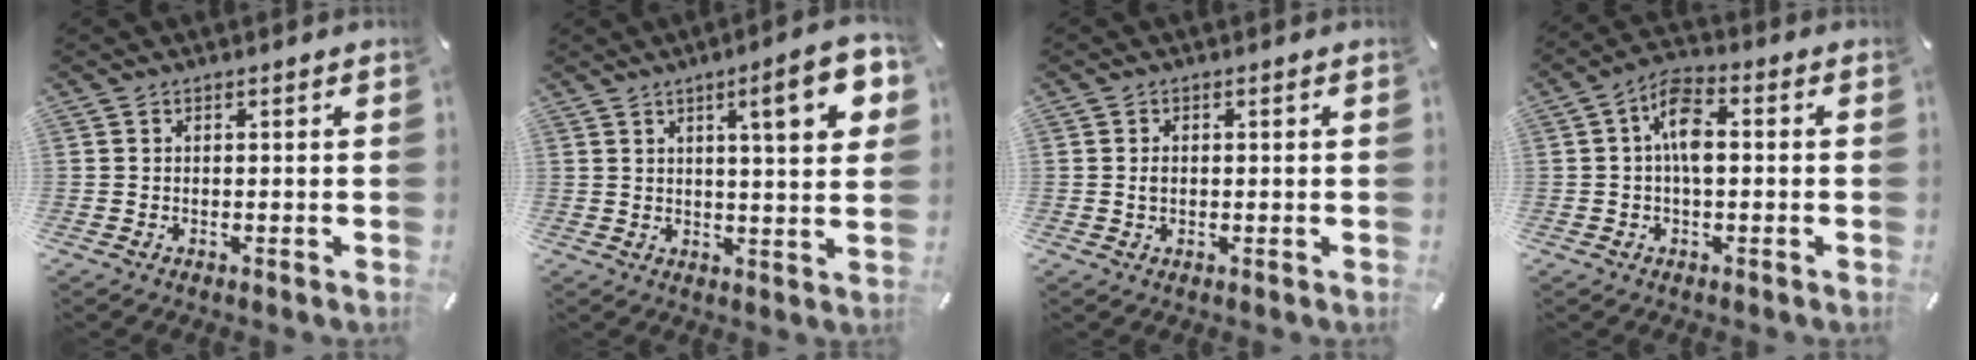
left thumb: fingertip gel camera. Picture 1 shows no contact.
{"total": 12.6, "force": [5.2, 2.4, 11.2], "torque": [-0.158, -0.016, 0.076]}
{"total": 1.5, "force": [0.2, 1.0, 1.2], "torque": [-0.025, 0.005, 0.001]}
{"total": 7.8, "force": [-0.1, 3.9, 6.8], "torque": [-0.119, 0.008, -0.005]}